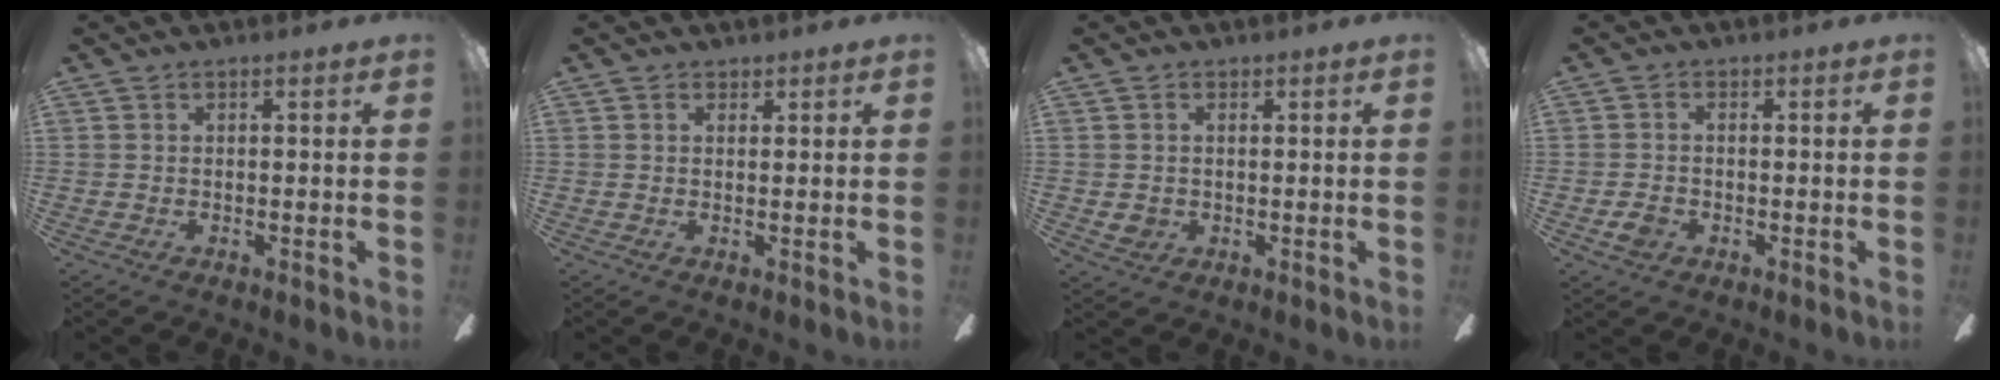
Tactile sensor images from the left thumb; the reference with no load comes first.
{"total": 1.0, "force": [0.8, 0.5, 0.5], "torque": [-0.002, -0.003, 0.013]}
{"total": 2.4, "force": [0.3, 2.2, 1.0], "torque": [-0.018, -0.002, 0.001]}
{"total": 3.3, "force": [-1.4, 2.4, 1.6], "torque": [-0.038, 0.003, -0.029]}